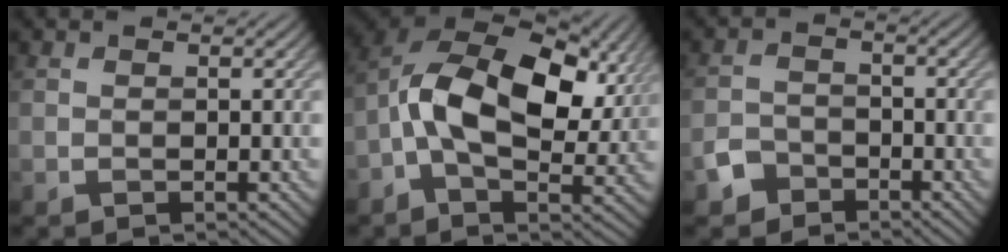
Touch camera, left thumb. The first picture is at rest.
{"total": 14.9, "force": [1.3, 8.6, 12.2], "torque": [-0.241, 0.013, 0.011]}
{"total": 3.4, "force": [-2.5, 2.1, 0.8], "torque": [-0.016, 0.000, -0.058]}